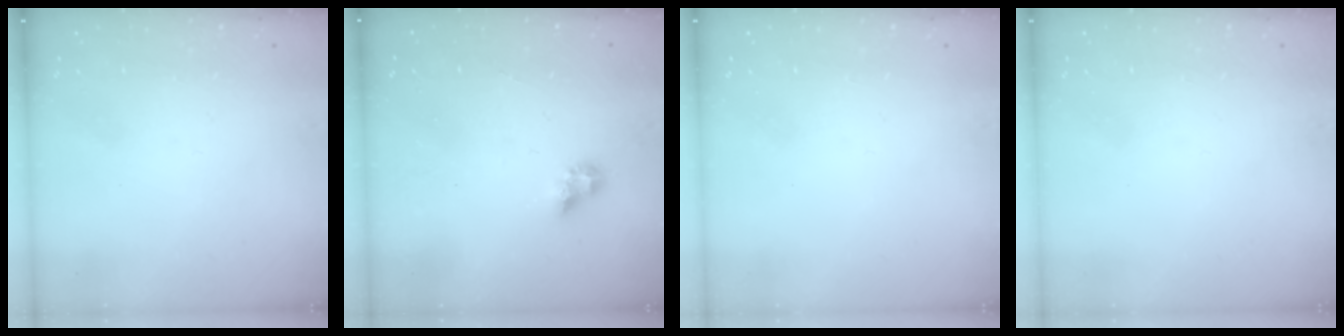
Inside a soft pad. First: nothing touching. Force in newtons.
{"total": 5.3, "press": 5.3, "slide": 0.3}
{"total": 0.0}
{"total": 0.0}